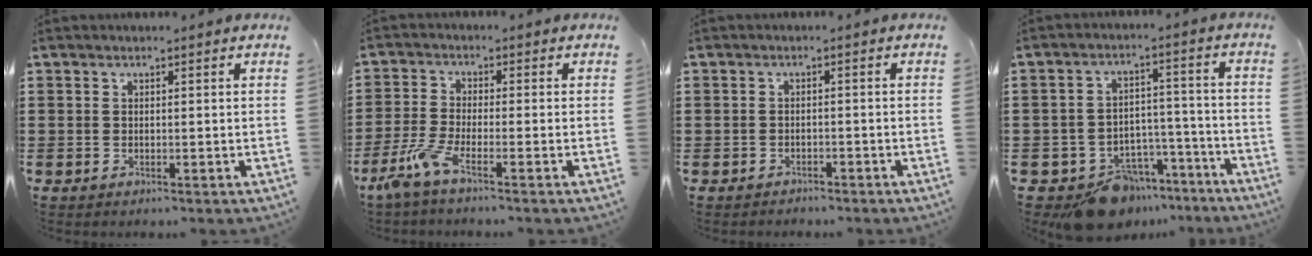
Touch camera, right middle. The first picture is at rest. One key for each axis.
{"total": 4.7, "fx": -3.2, "fy": 0.3, "fz": 3.4, "tx": -0.093, "ty": -0.018, "tz": -0.068}
{"total": 1.5, "fx": -1.4, "fy": 0.6, "fz": -0.3, "tx": 0.001, "ty": 0.004, "tz": -0.033}
{"total": 9.5, "fx": -8.4, "fy": 4.1, "fz": 2.1, "tx": -0.023, "ty": 0.042, "tz": -0.152}